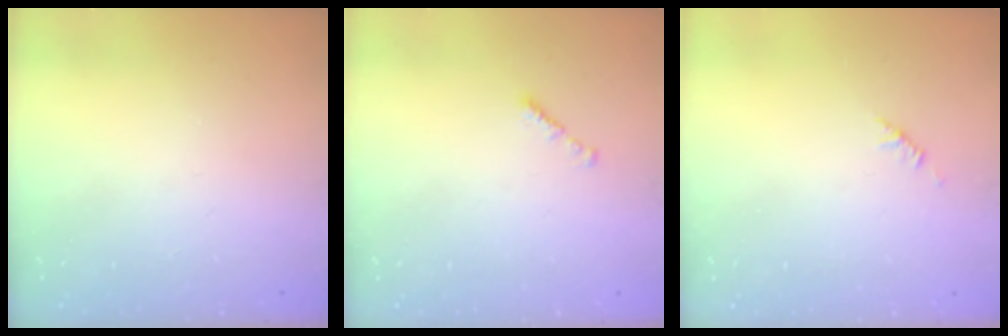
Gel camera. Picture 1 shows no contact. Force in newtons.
{"total": 1.3, "press": 1.1, "slide": 0.6}
{"total": 1.9, "press": 1.8, "slide": 0.6}